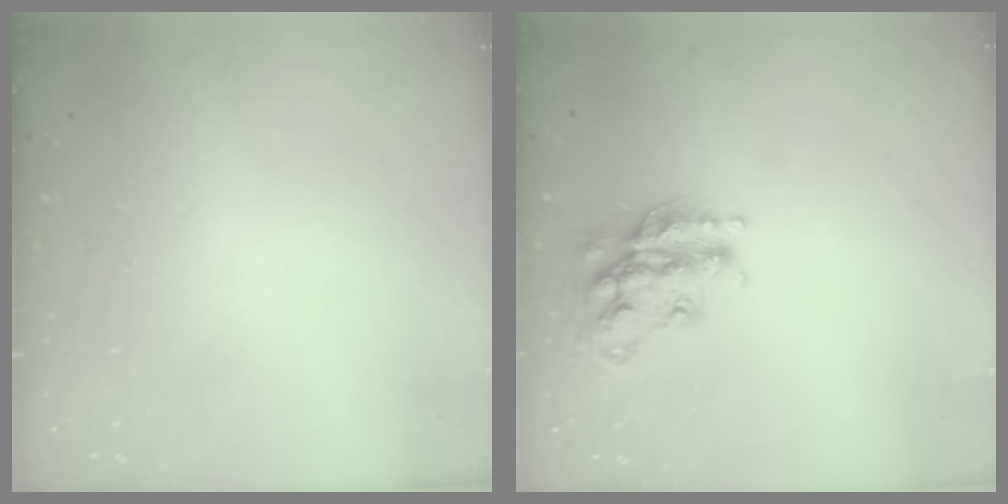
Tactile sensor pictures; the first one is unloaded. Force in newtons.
{"total": 15.2, "press": 15.2, "slide": 0.8}